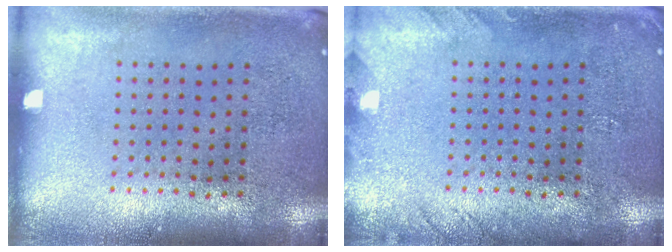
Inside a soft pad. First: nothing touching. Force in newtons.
{"total": 1.4, "press": 1.4, "slide": 0.1}